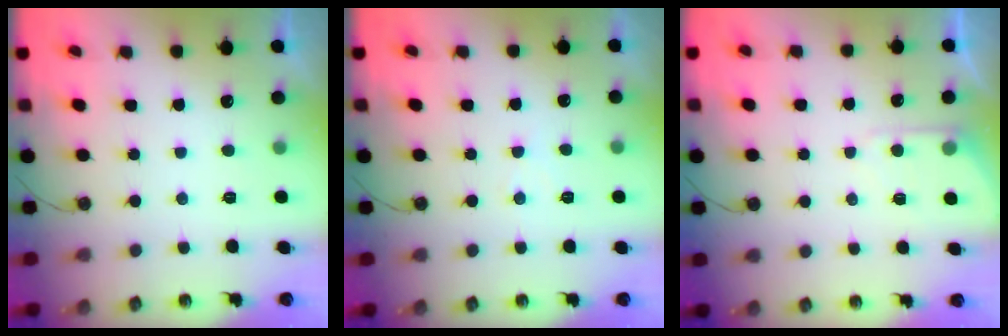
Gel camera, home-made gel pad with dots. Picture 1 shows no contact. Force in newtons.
{"total": 3.9, "press": 3.9, "slide": 0.6}
{"total": 5.2, "press": 5.2, "slide": 0.6}